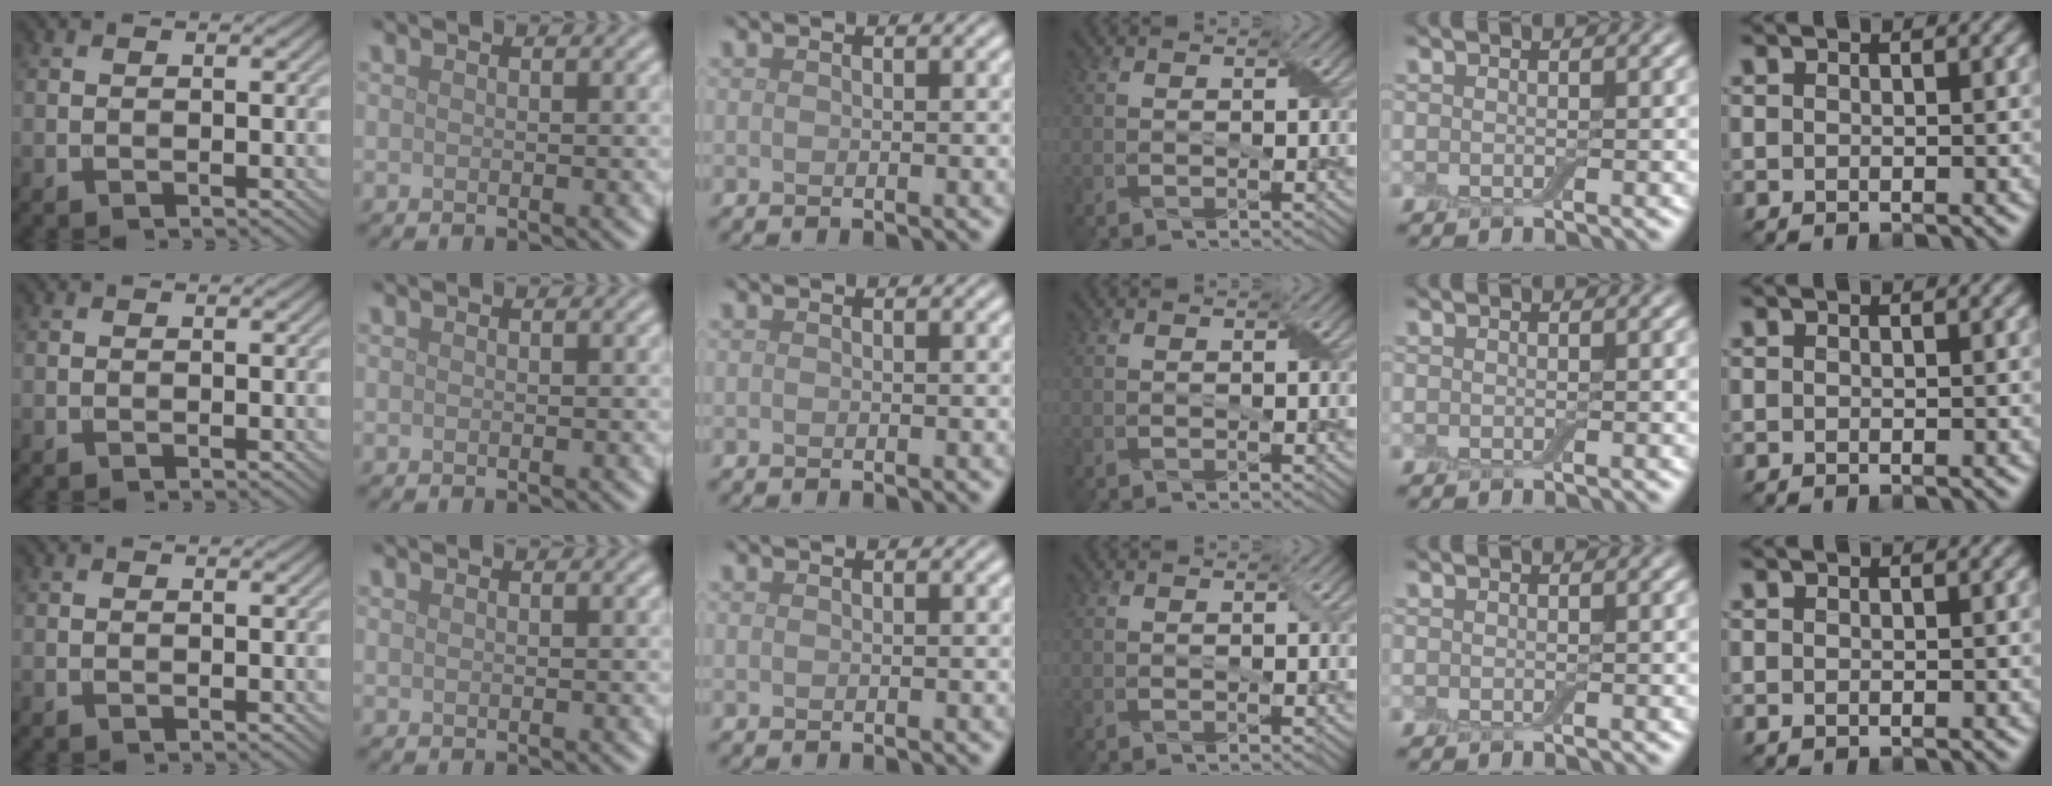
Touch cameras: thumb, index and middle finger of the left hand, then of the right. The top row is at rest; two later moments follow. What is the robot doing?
{"motion": "fold", "object": "cloth"}